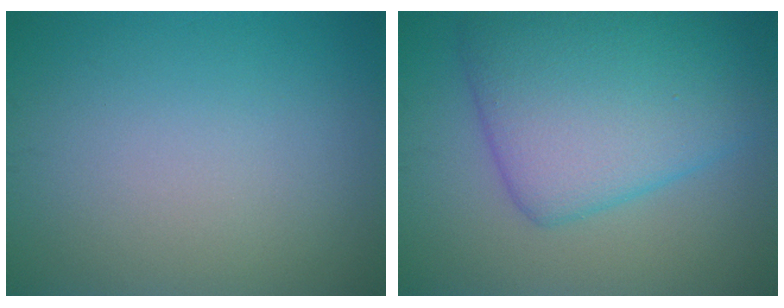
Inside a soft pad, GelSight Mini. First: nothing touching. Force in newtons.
{"total": 9.0, "press": 9.0, "slide": 0.1}